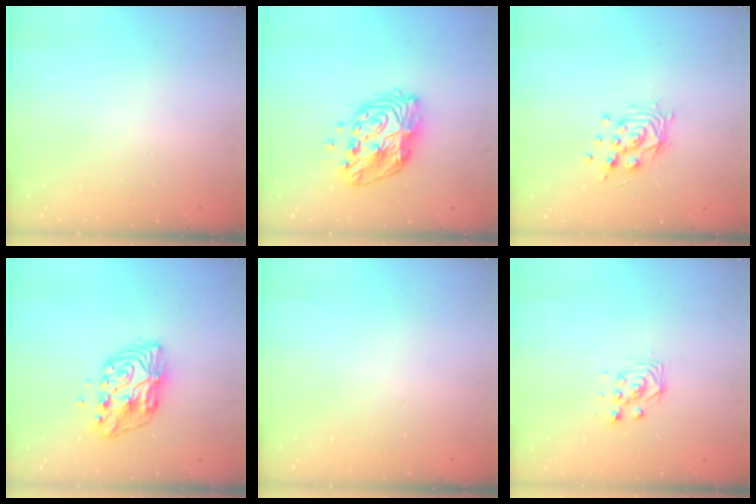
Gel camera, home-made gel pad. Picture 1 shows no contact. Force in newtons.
{"total": 12.3, "press": 12.3, "slide": 1.0}
{"total": 10.5, "press": 10.5, "slide": 0.6}
{"total": 9.8, "press": 9.8, "slide": 0.7}
{"total": 0.0}
{"total": 3.1, "press": 3.1, "slide": 0.0}